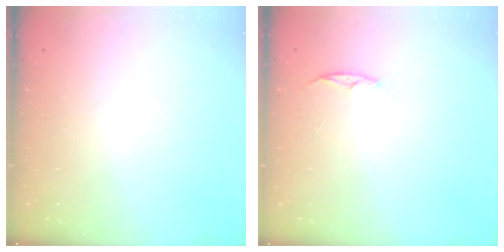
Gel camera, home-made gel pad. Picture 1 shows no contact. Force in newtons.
{"total": 4.5, "press": 4.5, "slide": 0.6}